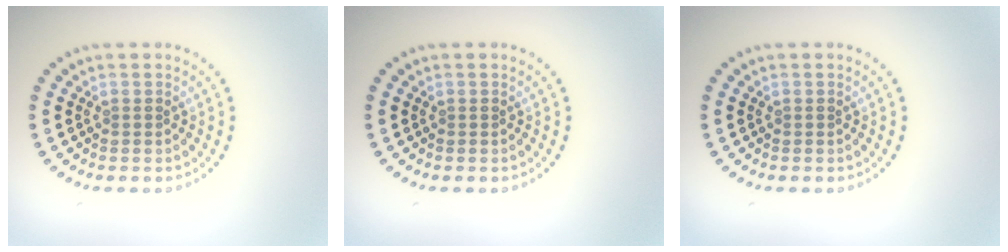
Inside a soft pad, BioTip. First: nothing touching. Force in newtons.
{"total": 0.0}
{"total": 0.0}